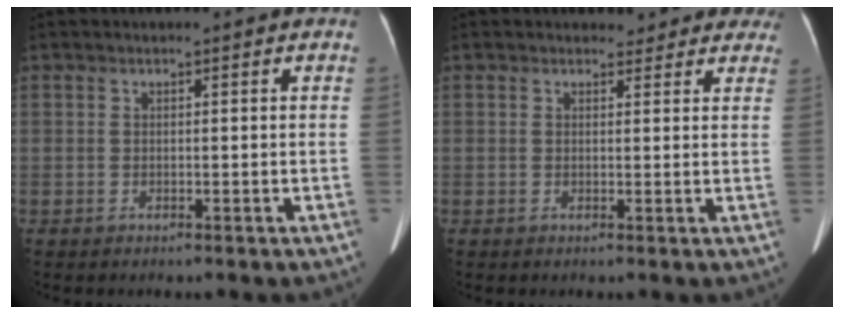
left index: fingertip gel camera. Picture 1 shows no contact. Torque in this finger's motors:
{"motor_torque": [0.61, -0.80, -0.01, 0.00]}